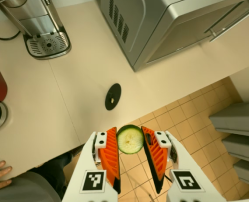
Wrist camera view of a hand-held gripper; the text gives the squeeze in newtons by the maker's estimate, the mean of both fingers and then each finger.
{"total": 8.1, "left": 7.9, "right": 8.3}